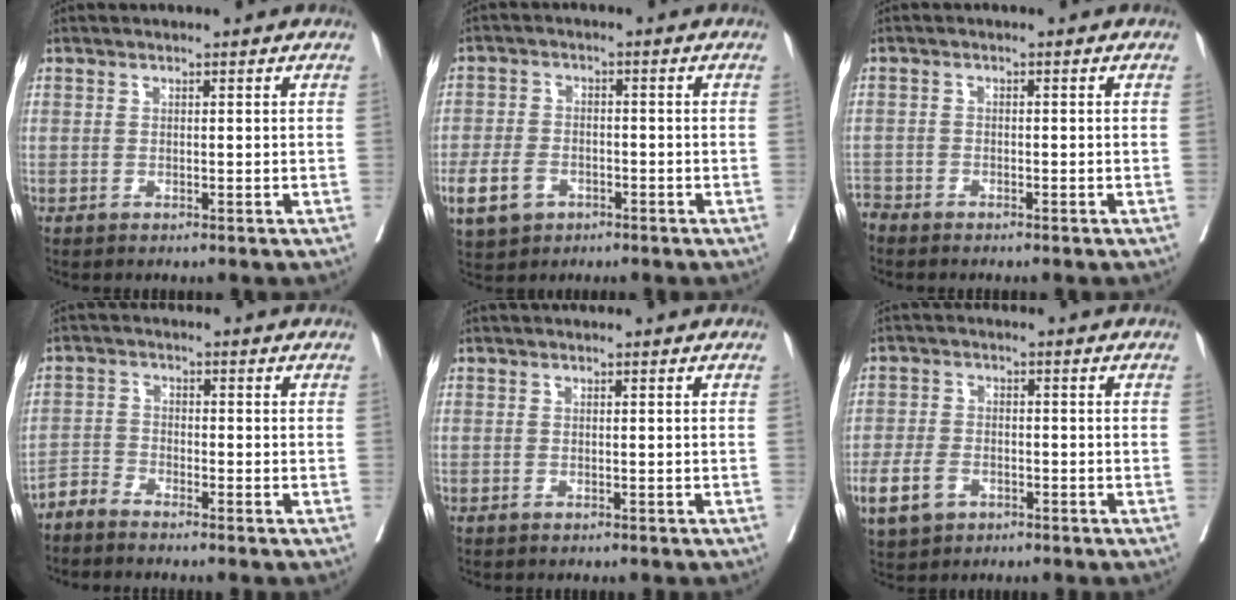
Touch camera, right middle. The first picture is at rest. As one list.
[{"total": 7.5, "force": [-3.7, 5.5, 3.7], "torque": [-0.093, 0.002, -0.058]}, {"total": 2.2, "force": [-2.0, 0.7, -0.4], "torque": [0.007, -0.002, -0.042]}, {"total": 2.4, "force": [-2.4, 0.1, 0.0], "torque": [0.005, -0.008, -0.053]}, {"total": 0.0}, {"total": 7.2, "force": [-3.7, 4.9, 3.6], "torque": [-0.090, 0.001, -0.061]}]